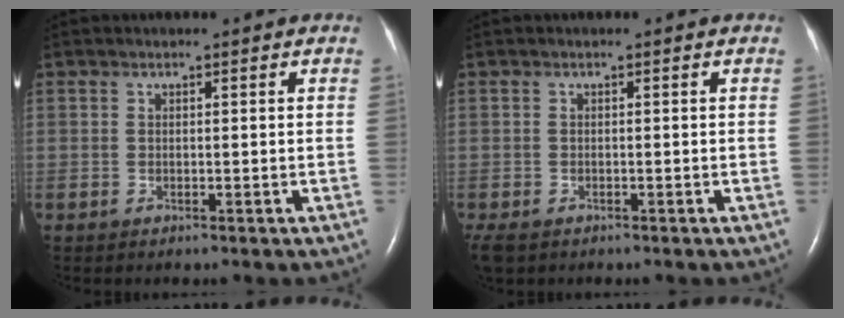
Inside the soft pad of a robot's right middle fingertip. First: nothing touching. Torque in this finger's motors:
{"motor_torque": [0.41, -0.34, 0.03, 0.01]}